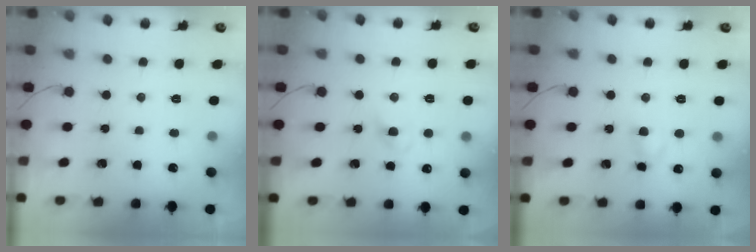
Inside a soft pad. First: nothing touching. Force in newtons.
{"total": 1.9, "press": 1.7, "slide": 0.8}
{"total": 2.7, "press": 2.5, "slide": 1.0}